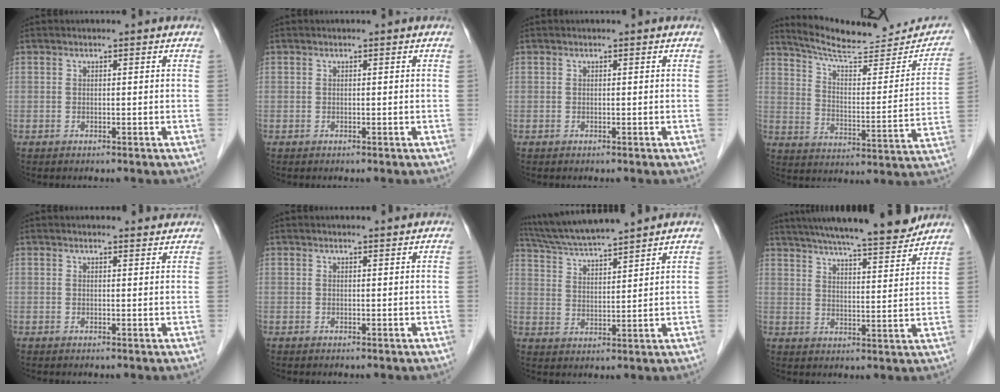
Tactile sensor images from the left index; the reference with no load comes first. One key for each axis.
{"total": 0.0}
{"total": 0.0}
{"total": 19.8, "fx": 18.2, "fy": 3.3, "fz": 6.8, "tx": -0.093, "ty": -0.028, "tz": 0.249}
{"total": 2.6, "fx": 2.5, "fy": 0.5, "fz": 0.3, "tx": -0.009, "ty": 0.001, "tz": 0.025}
{"total": 0.8, "fx": 0.8, "fy": -0.1, "fz": 0.1, "tx": -0.008, "ty": 0.001, "tz": 0.012}
{"total": 11.1, "fx": 10.1, "fy": -0.5, "fz": 4.5, "tx": -0.085, "ty": 0.021, "tz": 0.180}
{"total": 17.6, "fx": 15.6, "fy": 1.0, "fz": 8.0, "tx": -0.127, "ty": 0.009, "tz": 0.223}